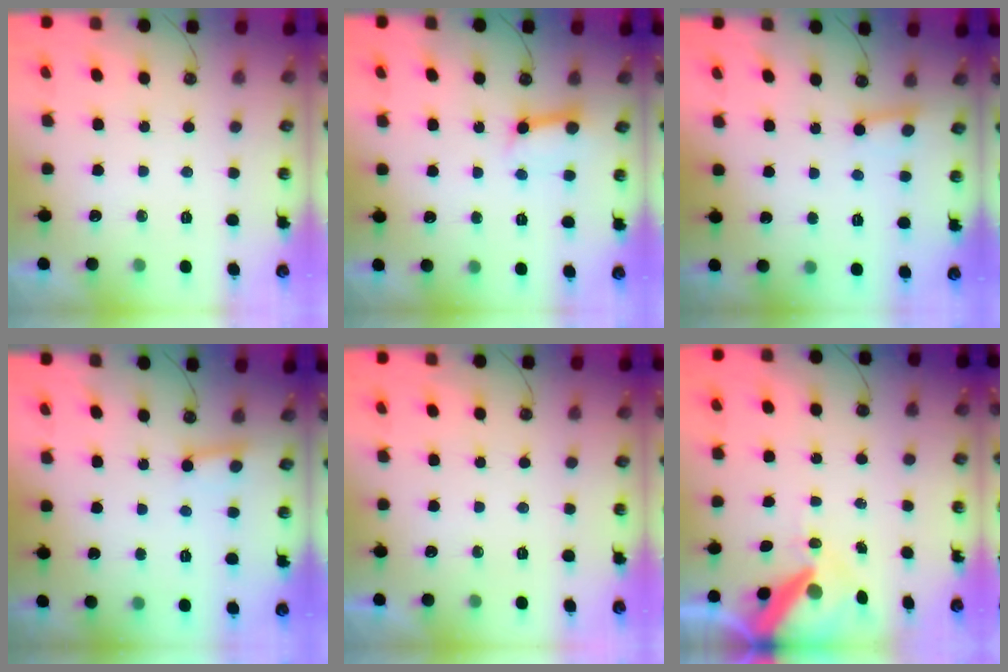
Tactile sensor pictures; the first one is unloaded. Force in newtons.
{"total": 6.5, "press": 6.4, "slide": 0.9}
{"total": 2.6, "press": 2.5, "slide": 0.8}
{"total": 2.6, "press": 2.5, "slide": 0.8}
{"total": 0.0}
{"total": 11.9, "press": 11.8, "slide": 1.4}